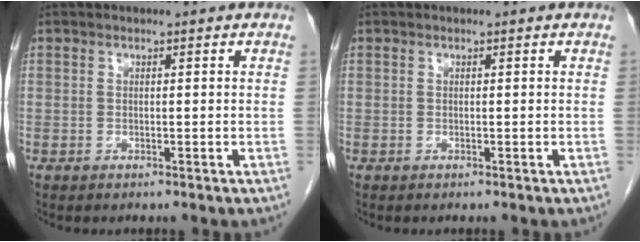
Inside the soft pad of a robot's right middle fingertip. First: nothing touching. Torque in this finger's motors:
{"motor_torque": [-0.03, -0.02, -0.01, -0.01]}